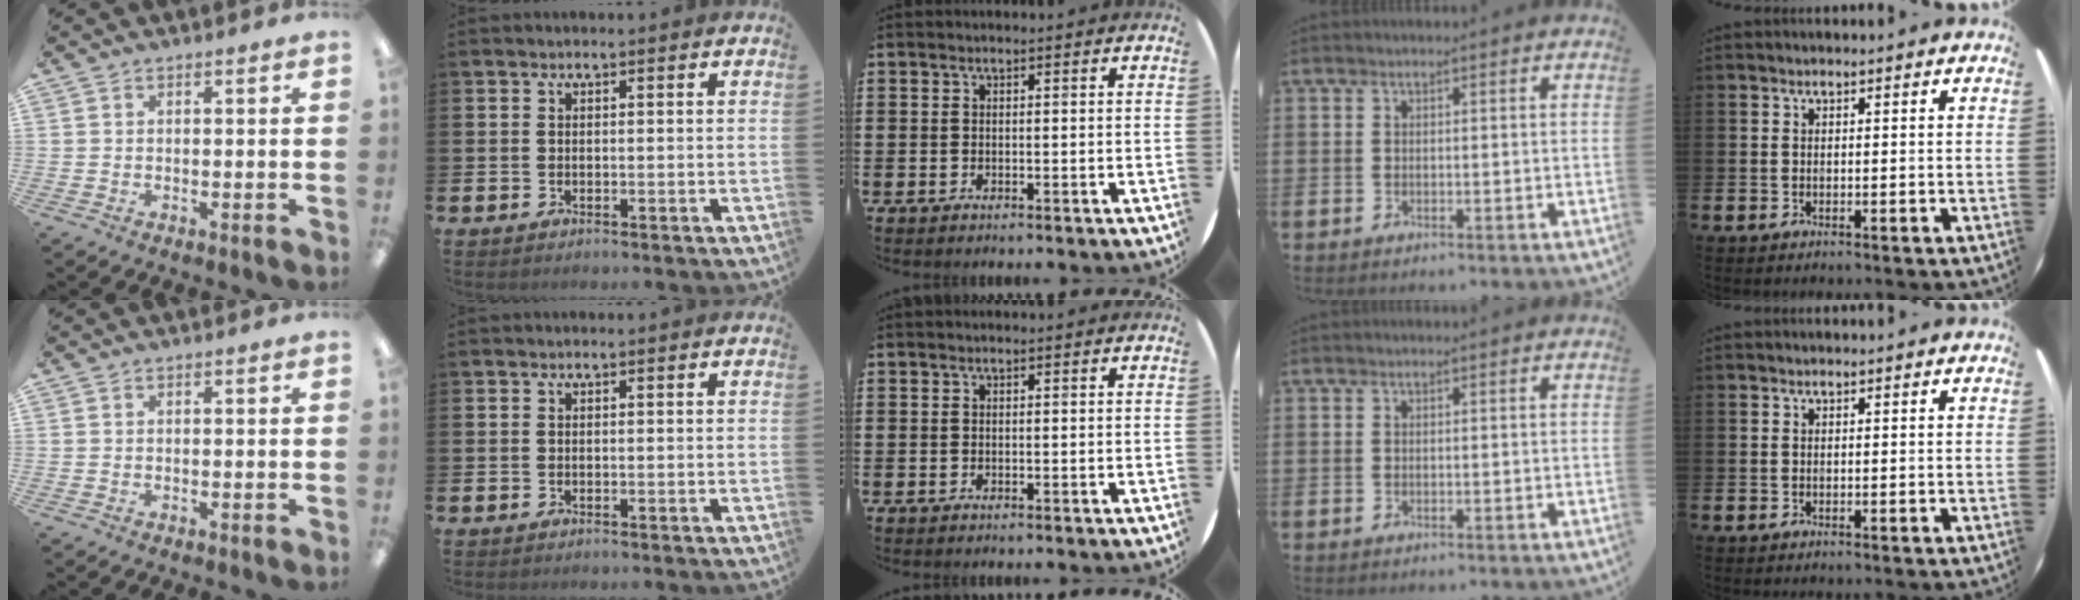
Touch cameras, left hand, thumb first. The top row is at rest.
{}